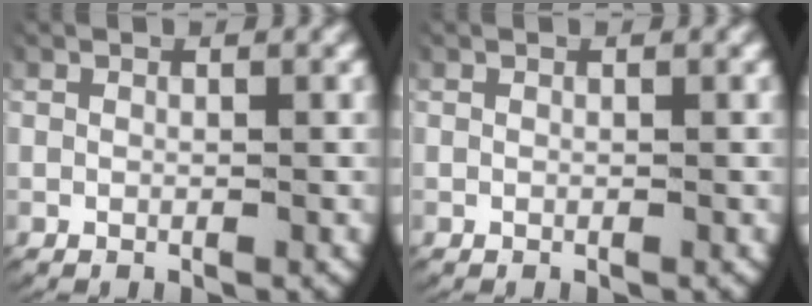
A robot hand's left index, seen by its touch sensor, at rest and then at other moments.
{"total": 0.0}